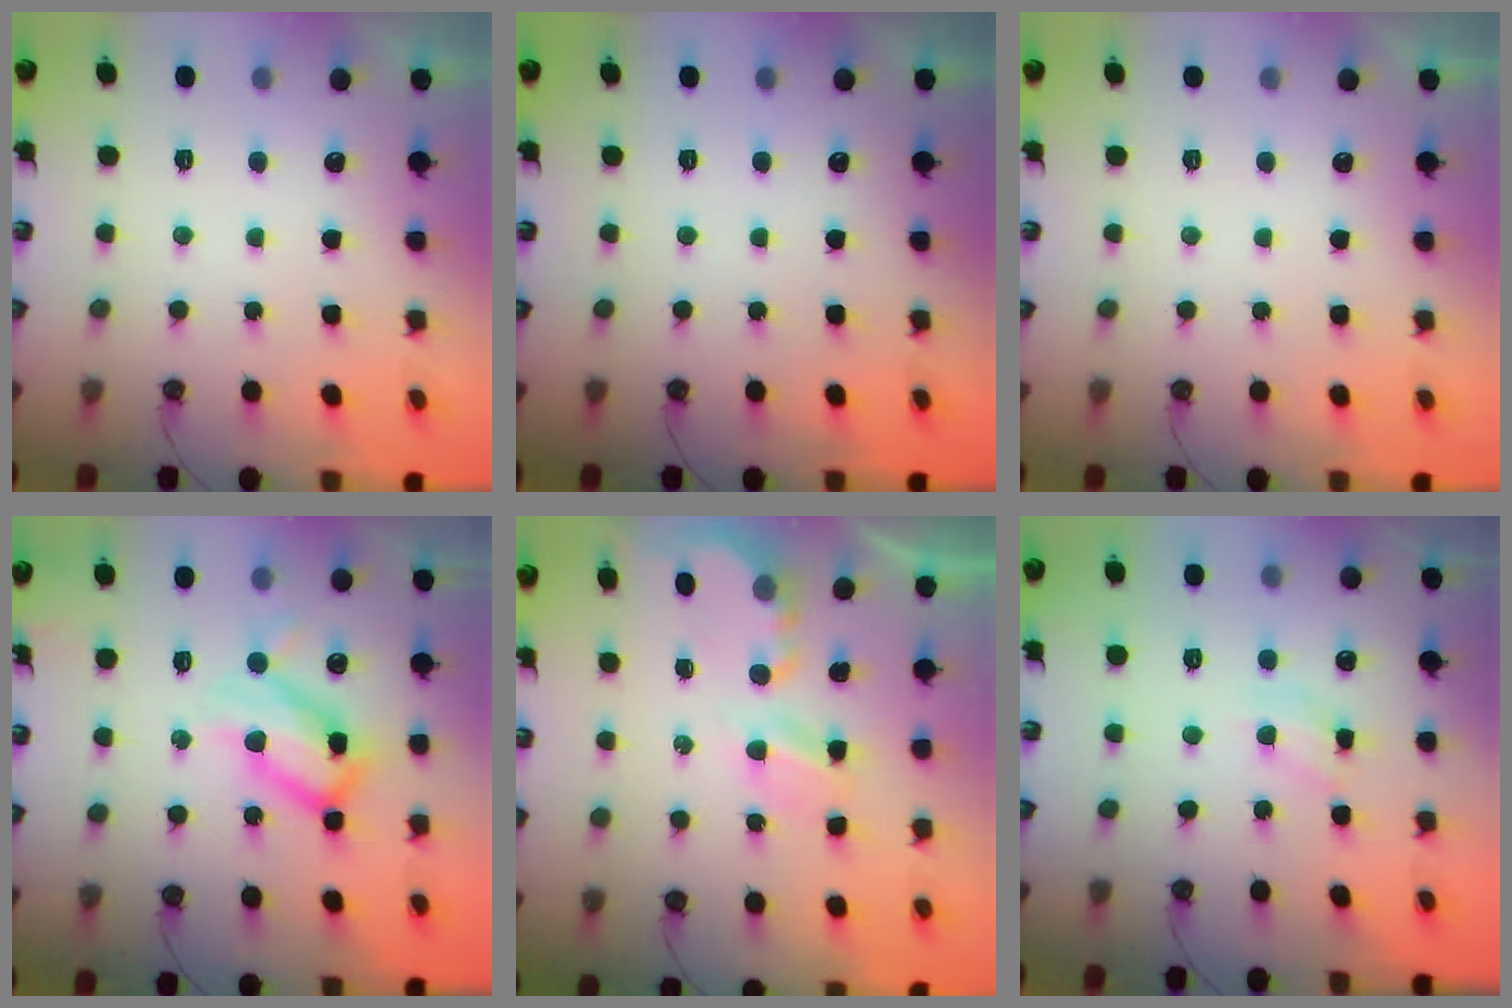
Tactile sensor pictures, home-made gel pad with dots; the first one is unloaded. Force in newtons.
{"total": 0.0}
{"total": 0.0}
{"total": 17.9, "press": 17.8, "slide": 1.5}
{"total": 4.5, "press": 4.5, "slide": 0.3}
{"total": 7.3, "press": 7.3, "slide": 0.4}